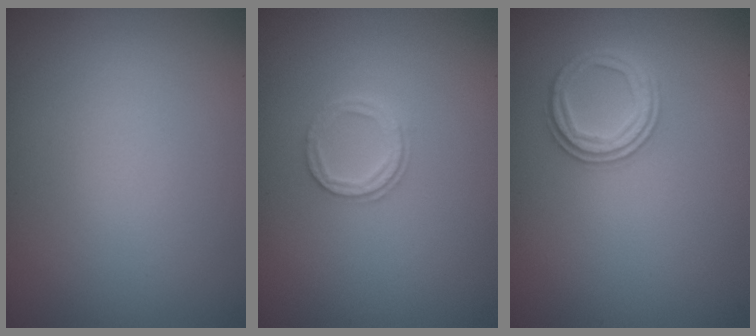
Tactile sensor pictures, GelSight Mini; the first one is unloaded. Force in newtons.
{"total": 2.1, "press": 2.0, "slide": 0.4}
{"total": 2.5, "press": 2.4, "slide": 0.6}